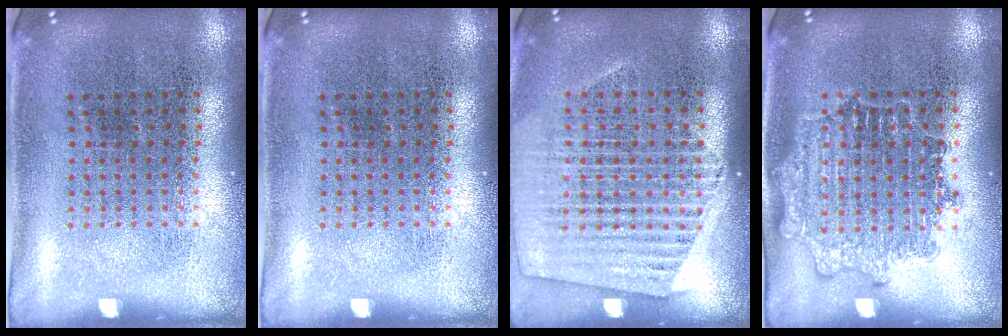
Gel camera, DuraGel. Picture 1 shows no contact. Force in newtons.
{"total": 0.0}
{"total": 1.5, "press": 1.4, "slide": 0.5}
{"total": 1.4, "press": 1.4, "slide": 0.1}